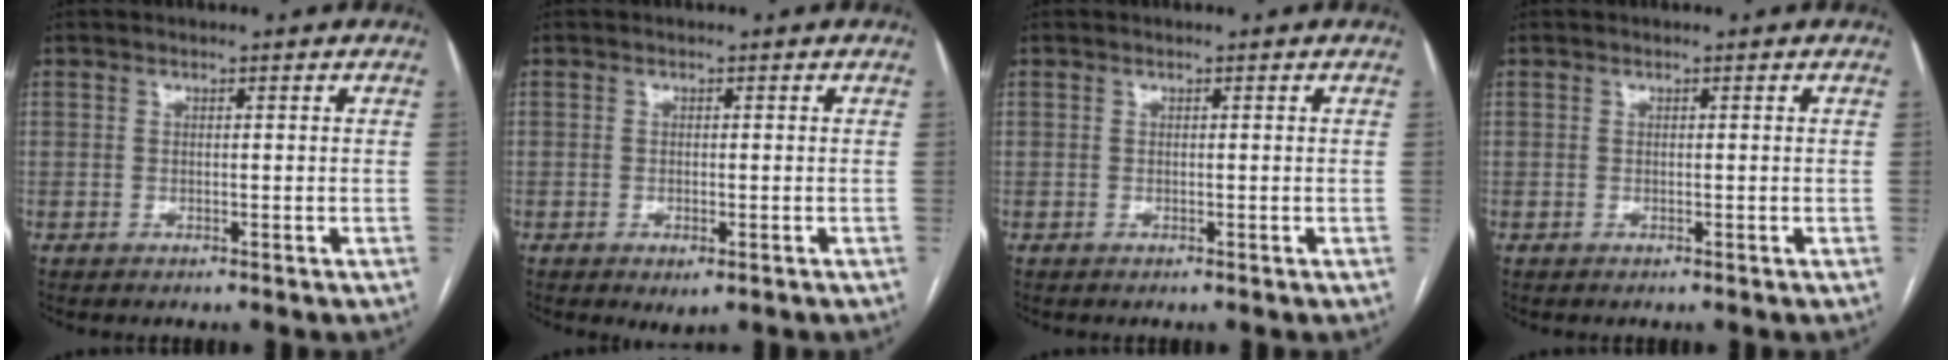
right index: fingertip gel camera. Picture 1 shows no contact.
{"total": 2.1, "force": [-1.0, 0.8, 1.6], "torque": [-0.023, -0.003, -0.007]}
{"total": 0.0}
{"total": 0.0}